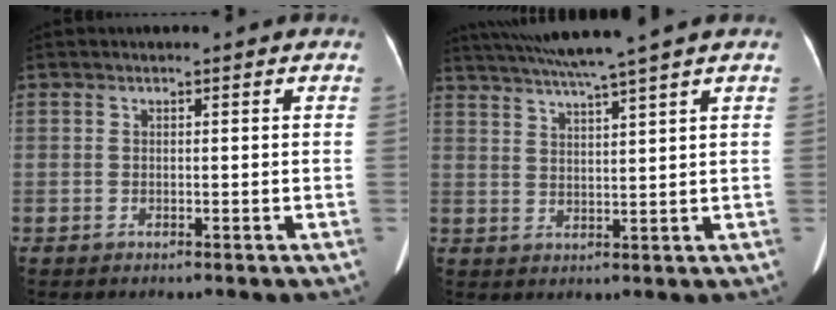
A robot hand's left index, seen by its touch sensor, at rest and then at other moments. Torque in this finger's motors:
{"motor_torque": [0.90, -1.24, 0.09, 0.15]}